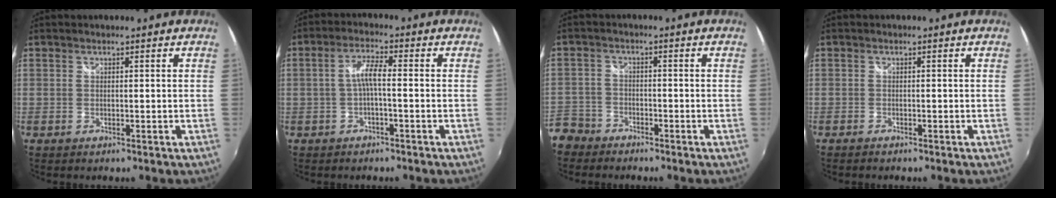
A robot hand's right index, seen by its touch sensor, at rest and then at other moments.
{"total": 3.8, "force": [-0.9, 0.5, 3.7], "torque": [-0.076, 0.009, -0.018]}
{"total": 8.4, "force": [-5.8, 5.9, 1.4], "torque": [-0.064, 0.006, -0.116]}
{"total": 1.1, "force": [-1.1, 0.3, 0.2], "torque": [-0.009, -0.006, -0.021]}